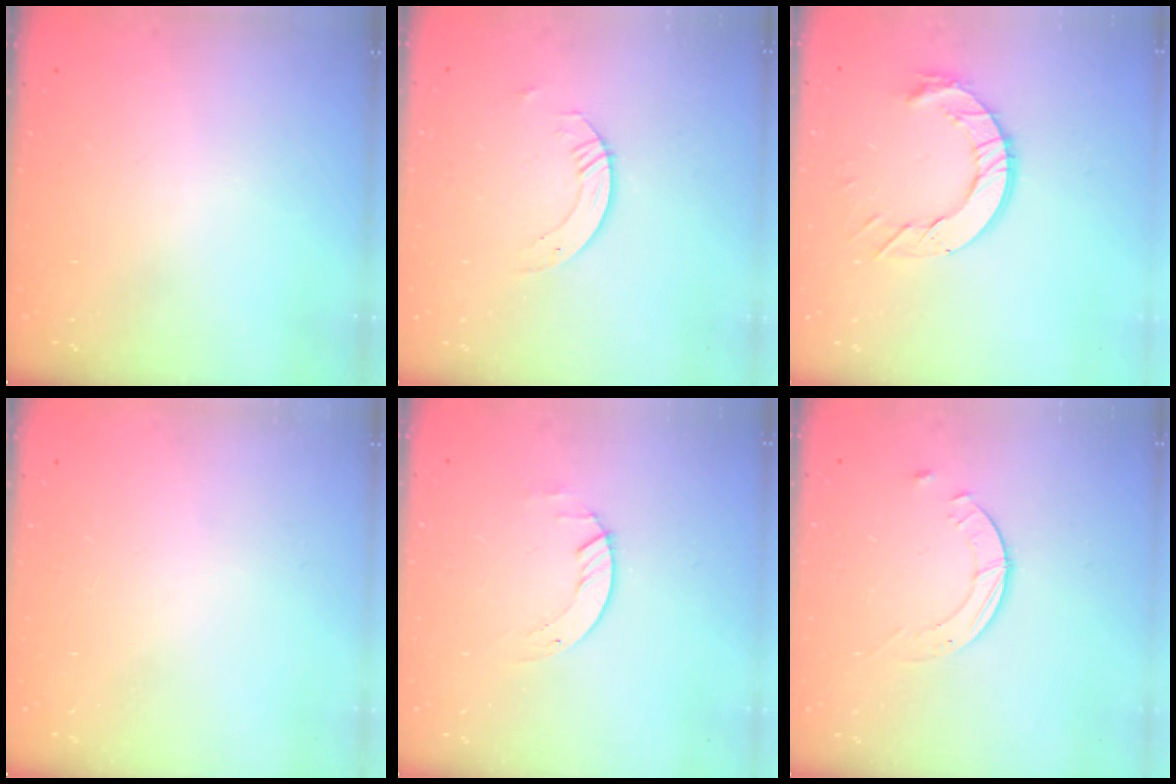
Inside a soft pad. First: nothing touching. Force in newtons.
{"total": 3.2, "press": 3.1, "slide": 0.3}
{"total": 11.0, "press": 10.9, "slide": 1.1}
{"total": 0.0}
{"total": 2.0, "press": 2.0, "slide": 0.2}
{"total": 2.3, "press": 2.3, "slide": 0.3}